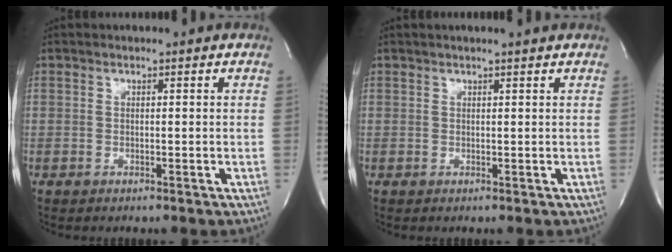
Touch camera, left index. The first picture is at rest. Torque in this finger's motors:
{"motor_torque": [0.58, -0.59, 0.28, 0.05]}